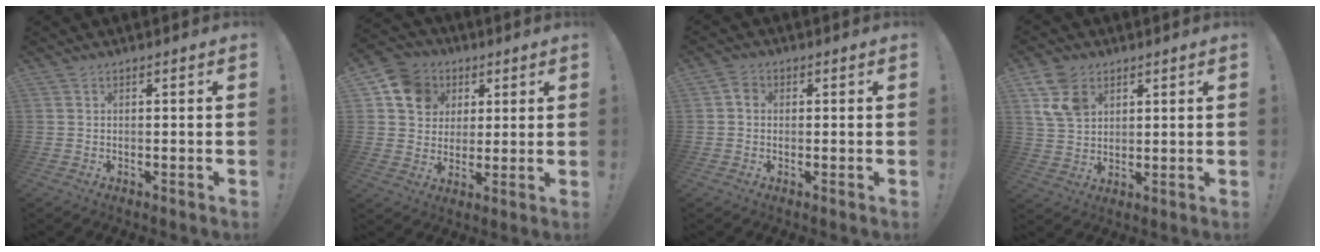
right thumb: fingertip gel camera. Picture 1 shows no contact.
{"total": 11.6, "force": [4.4, 10.1, 3.7], "torque": [-0.043, -0.019, 0.090]}
{"total": 2.7, "force": [-0.1, 2.3, 1.5], "torque": [-0.020, 0.007, -0.001]}
{"total": 10.2, "force": [4.8, 7.4, 5.1], "torque": [-0.095, -0.010, 0.098]}